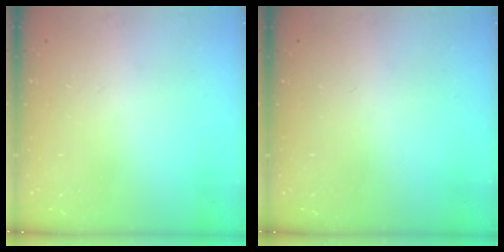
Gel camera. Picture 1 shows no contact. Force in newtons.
{"total": 0.0}